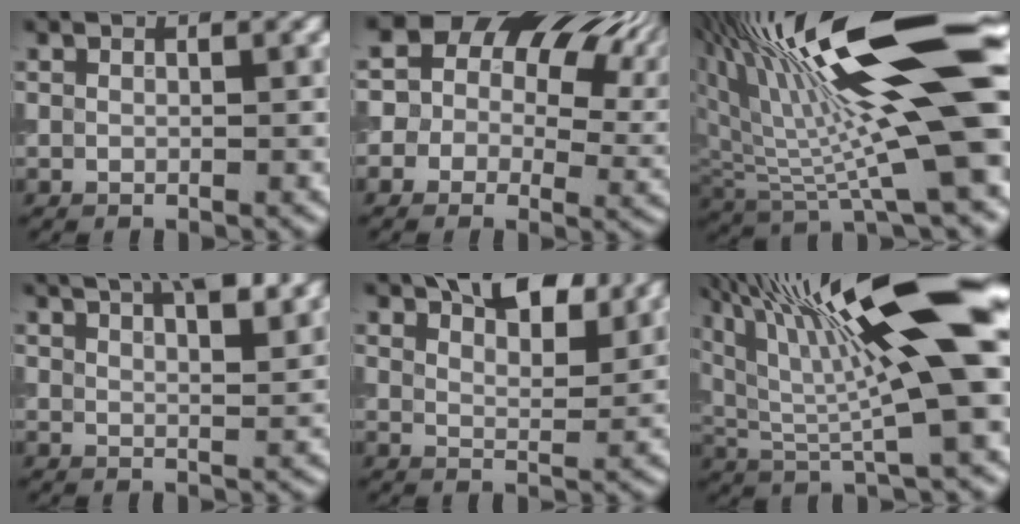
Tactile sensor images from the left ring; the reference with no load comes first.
{"total": 14.3, "force": [3.8, 10.7, 8.6], "torque": [-0.139, 0.029, 0.058]}
{"total": 17.3, "force": [5.0, 4.5, 16.0], "torque": [-0.265, 0.008, 0.080]}
{"total": 7.6, "force": [5.2, 2.5, 4.9], "torque": [-0.039, 0.032, 0.050]}
{"total": 5.8, "force": [4.5, 2.0, 3.0], "torque": [-0.041, 0.014, 0.060]}
{"total": 16.0, "force": [5.3, 3.9, 14.6], "torque": [-0.251, 0.018, 0.091]}